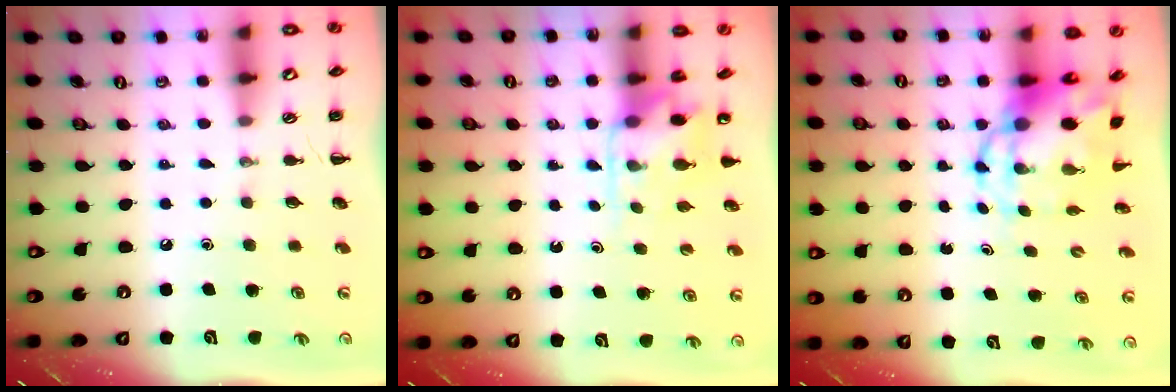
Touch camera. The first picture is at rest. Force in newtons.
{"total": 5.7, "press": 5.6, "slide": 0.9}
{"total": 7.5, "press": 7.3, "slide": 1.6}